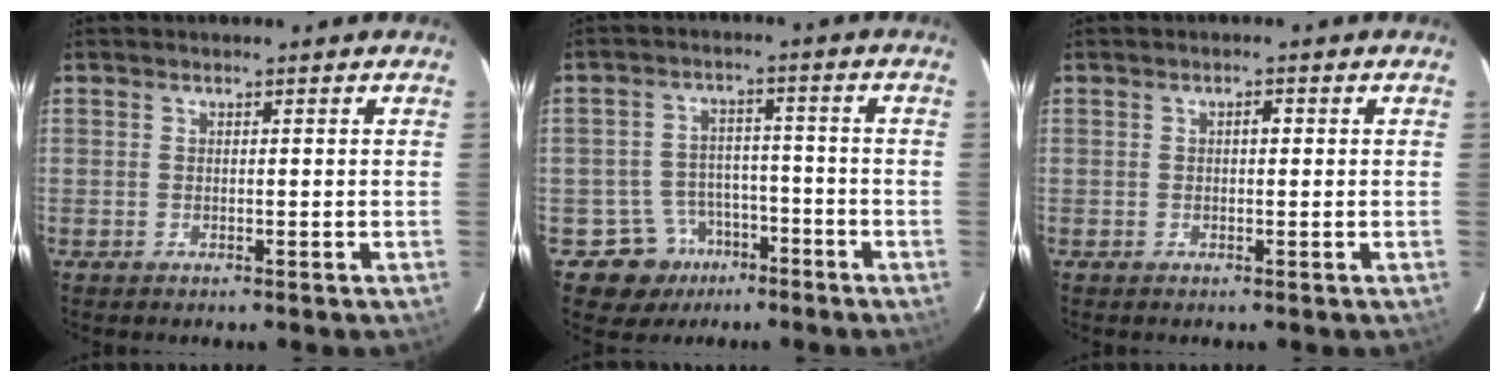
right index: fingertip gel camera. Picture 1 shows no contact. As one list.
[{"total": 7.2, "force": [-3.9, 6.1, 0.0], "torque": [0.008, 0.021, -0.053]}, {"total": 1.0, "force": [0.1, 0.5, 0.9], "torque": [-0.014, 0.003, 0.001]}]